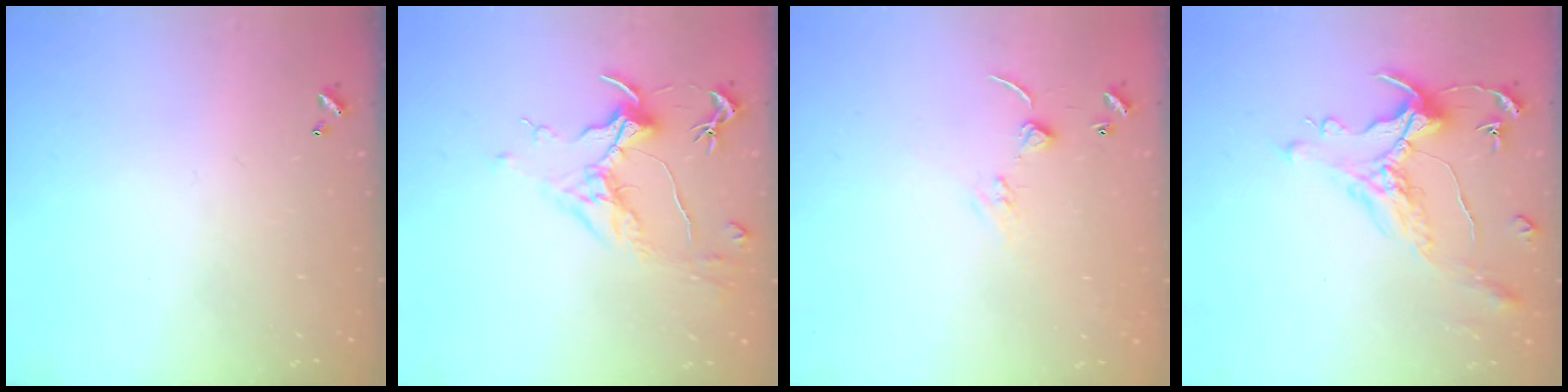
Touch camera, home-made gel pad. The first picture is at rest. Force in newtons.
{"total": 1.6, "press": 1.4, "slide": 0.7}
{"total": 3.7, "press": 3.6, "slide": 0.5}
{"total": 0.9, "press": 0.2, "slide": 0.9}